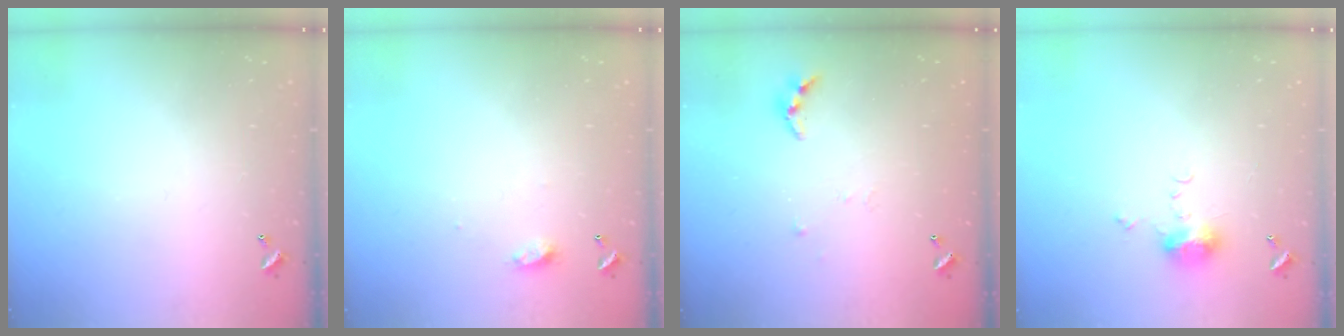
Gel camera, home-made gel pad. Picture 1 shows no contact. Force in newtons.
{"total": 4.0, "press": 4.0, "slide": 0.5}
{"total": 3.3, "press": 3.3, "slide": 0.4}
{"total": 6.2, "press": 6.2, "slide": 0.7}